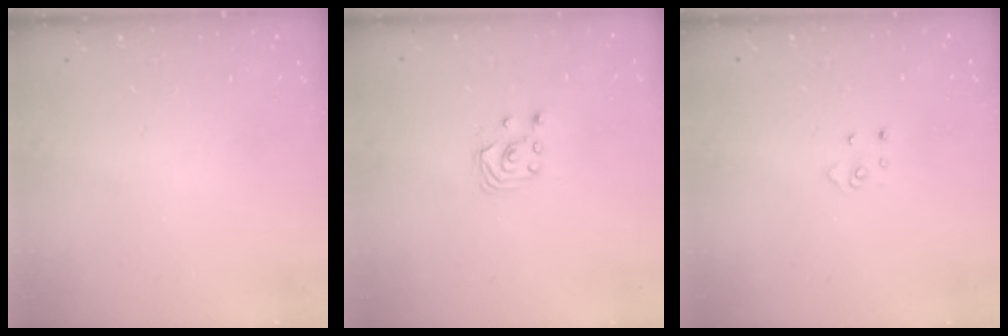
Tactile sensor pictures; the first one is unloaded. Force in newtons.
{"total": 2.6, "press": 2.6, "slide": 0.3}
{"total": 2.6, "press": 2.6, "slide": 0.3}